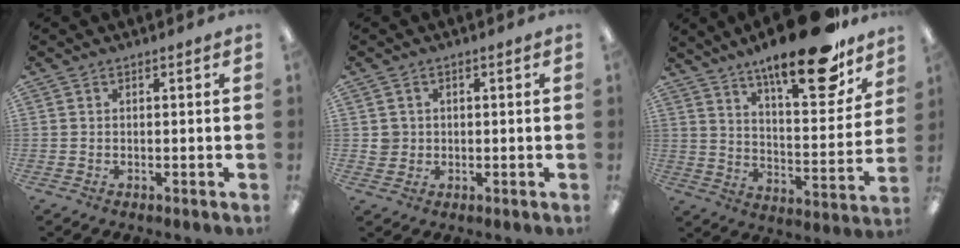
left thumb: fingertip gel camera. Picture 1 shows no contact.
{"total": 2.8, "force": [0.3, 2.8, 0.0], "torque": [0.002, 0.002, 0.003]}
{"total": 22.2, "force": [16.5, 6.4, 13.5], "torque": [-0.192, -0.111, 0.267]}